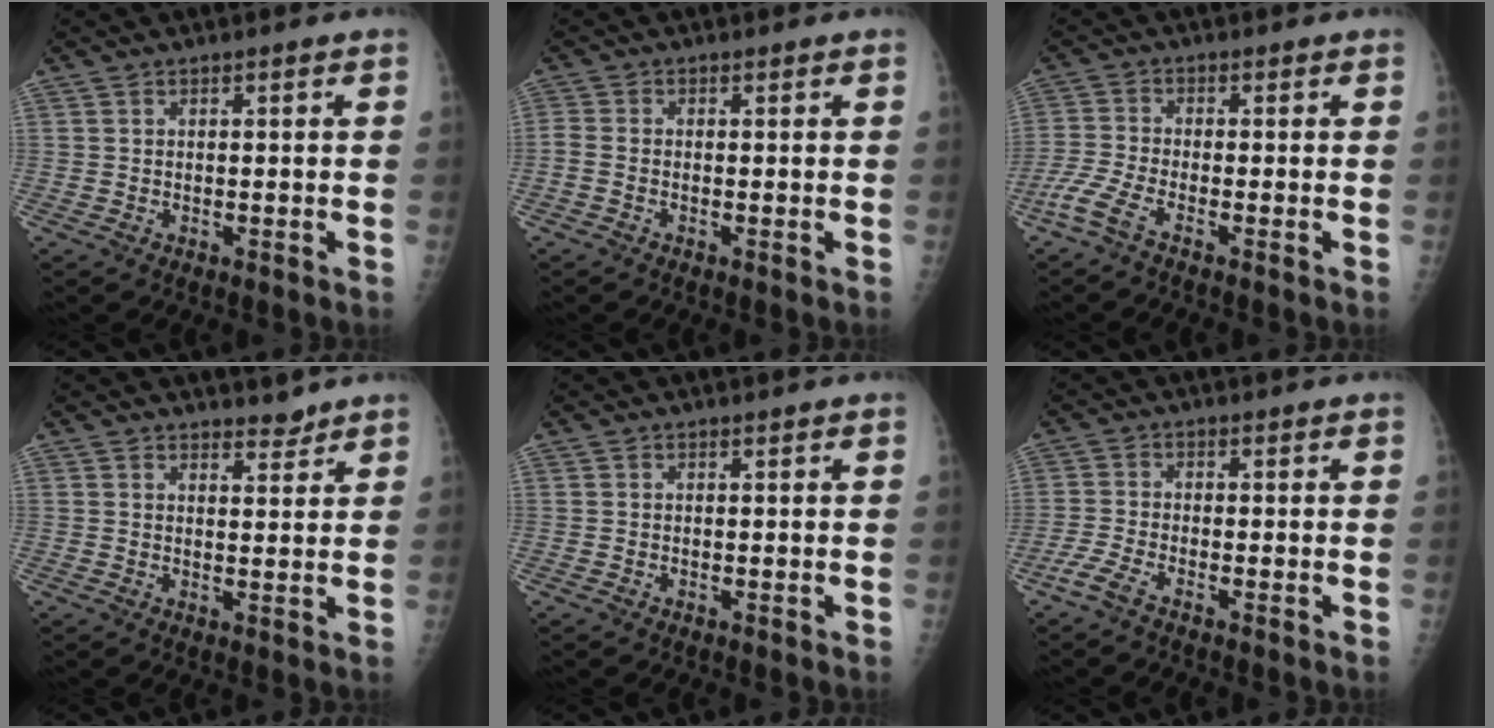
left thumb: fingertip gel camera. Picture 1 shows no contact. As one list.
[{"total": 1.6, "force": [-0.6, 0.8, 1.3], "torque": [-0.031, -0.001, -0.020]}, {"total": 4.6, "force": [-3.2, 0.8, 3.2], "torque": [-0.086, 0.001, -0.077]}, {"total": 2.5, "force": [2.3, 0.8, 0.3], "torque": [0.015, -0.020, 0.033]}, {"total": 0.0}, {"total": 3.1, "force": [-2.4, 0.4, 1.9], "torque": [-0.051, 0.002, -0.058]}]